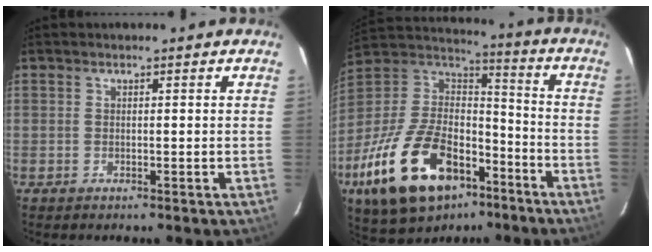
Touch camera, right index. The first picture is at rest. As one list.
[{"total": 28.3, "force": [-15.4, 14.7, 18.7], "torque": [-0.377, -0.006, -0.250]}]